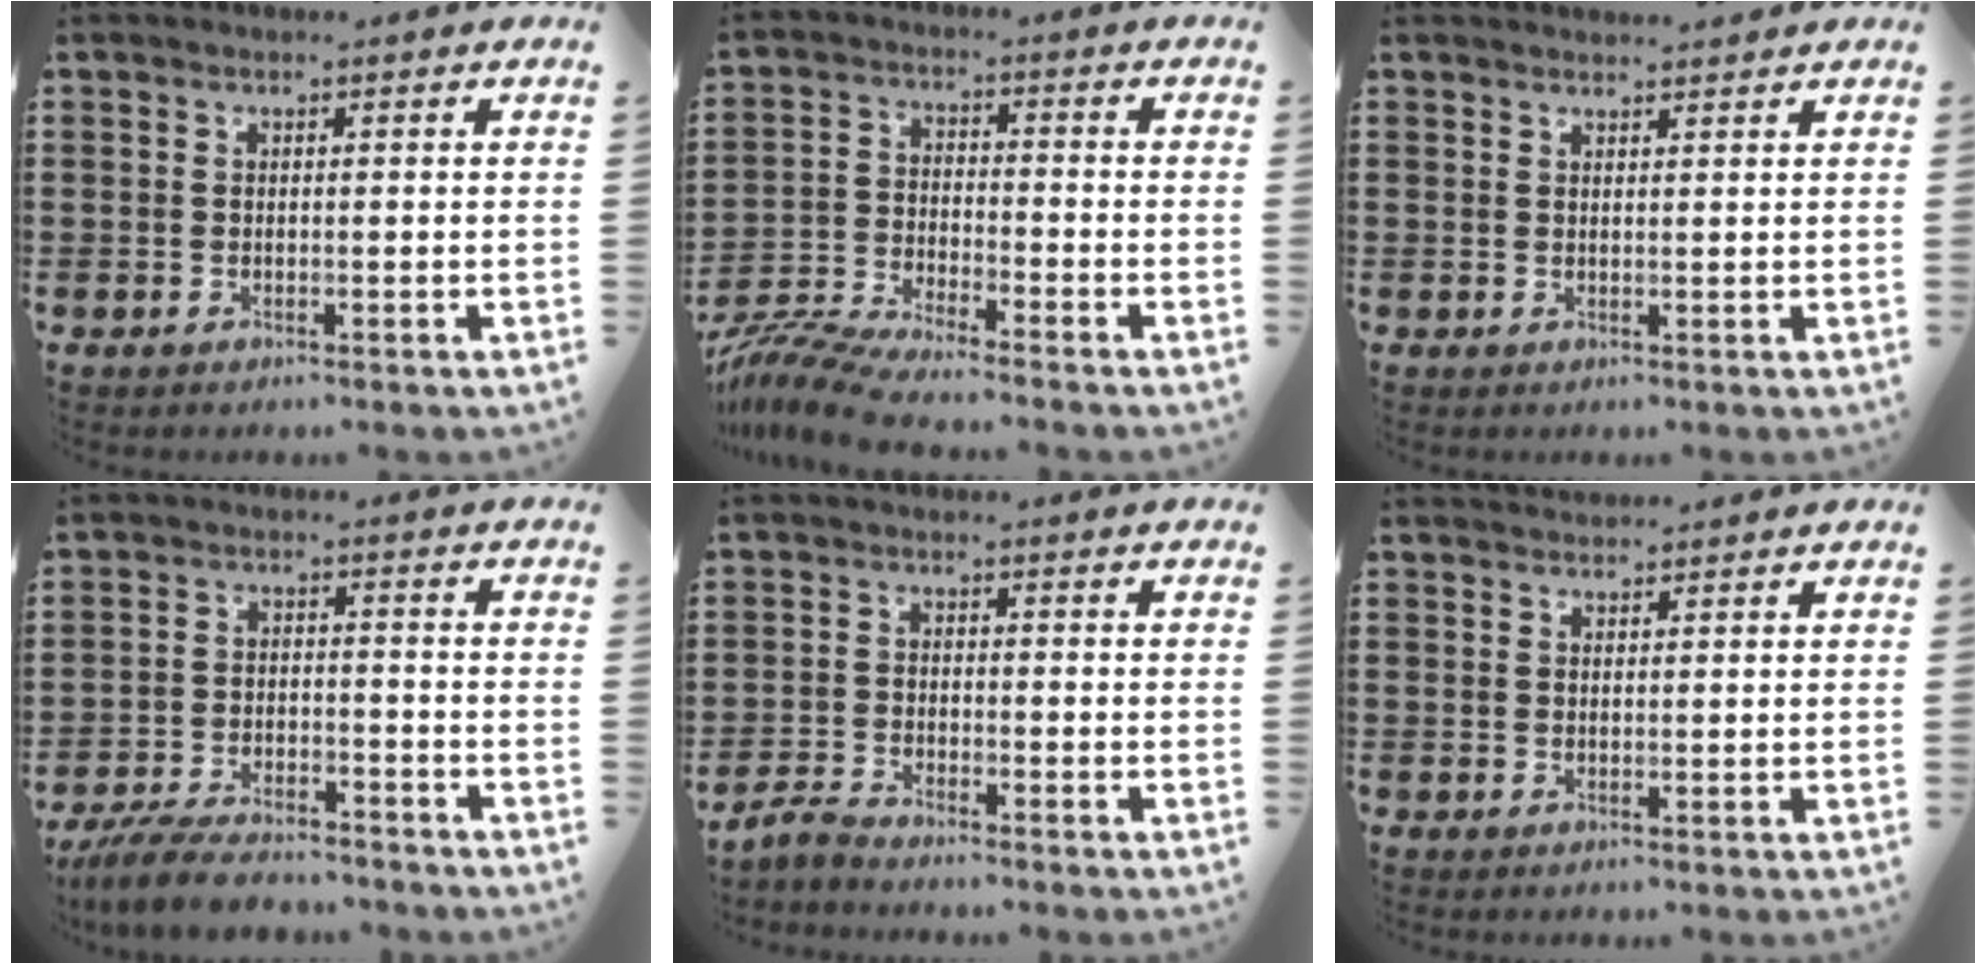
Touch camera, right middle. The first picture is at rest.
{"total": 7.0, "force": [-6.7, 0.0, 2.1], "torque": [-0.054, -0.009, -0.134]}
{"total": 1.5, "force": [1.5, 0.1, 0.1], "torque": [-0.005, 0.001, 0.028]}
{"total": 6.0, "force": [-5.6, 0.9, 2.1], "torque": [-0.044, 0.001, -0.107]}
{"total": 2.6, "force": [-2.5, 0.1, 0.8], "torque": [-0.038, -0.004, -0.057]}
{"total": 1.3, "force": [1.3, 0.3, 0.0], "torque": [-0.002, 0.001, 0.024]}